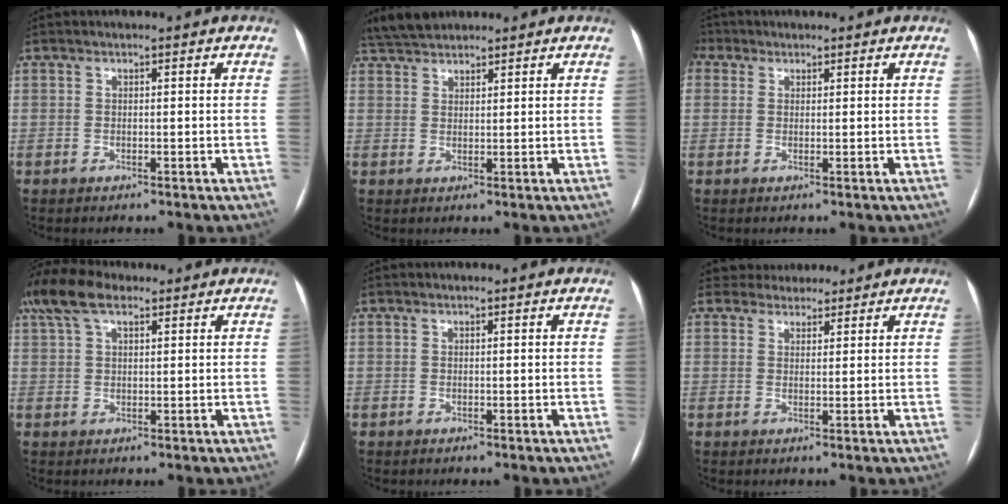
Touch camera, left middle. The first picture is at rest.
{"total": 5.1, "force": [4.5, 1.5, 1.7], "torque": [-0.039, 0.026, 0.087]}
{"total": 4.7, "force": [2.2, 3.8, 1.6], "torque": [-0.049, 0.025, 0.044]}
{"total": 8.0, "force": [5.2, 3.4, 5.1], "torque": [-0.114, 0.039, 0.102]}
{"total": 0.0}
{"total": 4.2, "force": [3.8, 1.9, 0.1], "torque": [0.003, 0.019, 0.055]}